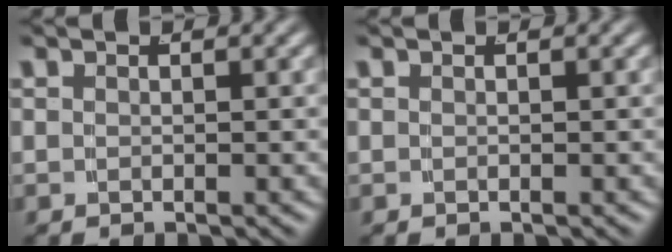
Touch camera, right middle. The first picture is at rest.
{"total": 0.0}